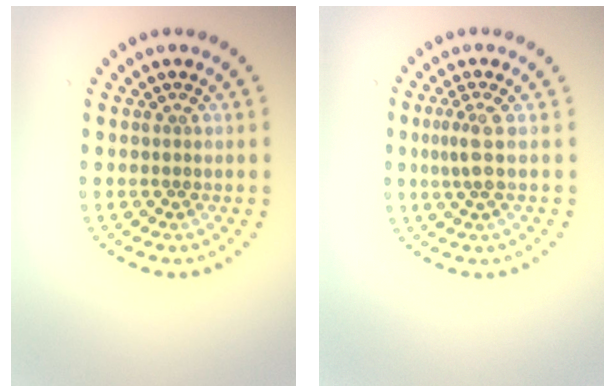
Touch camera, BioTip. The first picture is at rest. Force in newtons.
{"total": 1.9, "press": 1.5, "slide": 1.2}